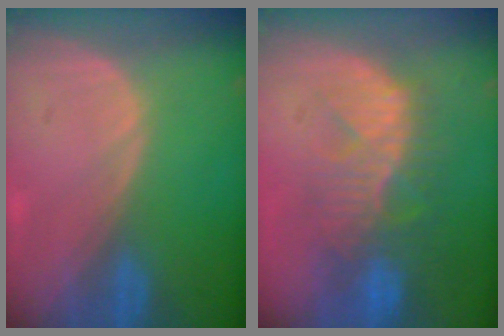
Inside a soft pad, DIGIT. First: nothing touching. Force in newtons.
{"total": 10.0, "press": 9.0, "slide": 4.2}